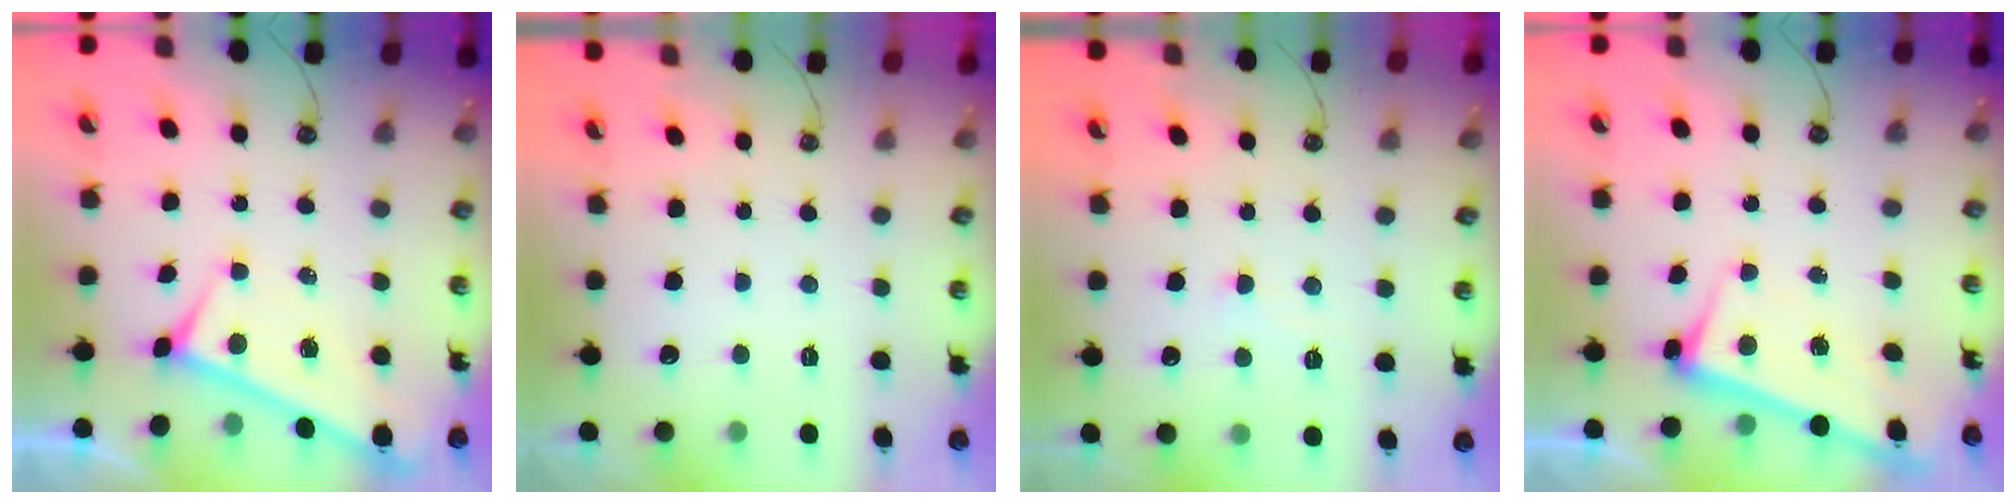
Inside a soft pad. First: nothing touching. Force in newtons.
{"total": 0.0}
{"total": 2.9, "press": 2.9, "slide": 0.3}
{"total": 2.8, "press": 2.7, "slide": 0.4}